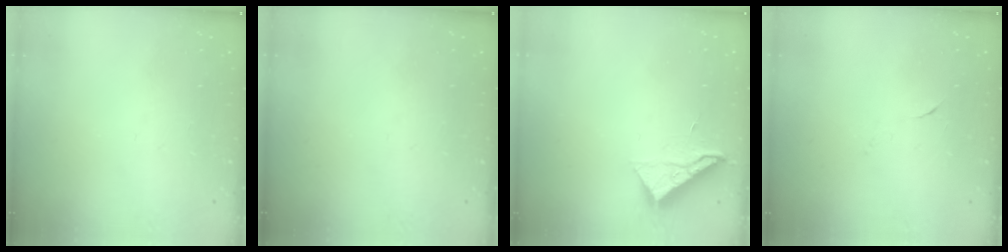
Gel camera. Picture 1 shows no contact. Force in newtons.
{"total": 0.0}
{"total": 7.3, "press": 7.2, "slide": 0.5}
{"total": 4.1, "press": 4.0, "slide": 1.1}